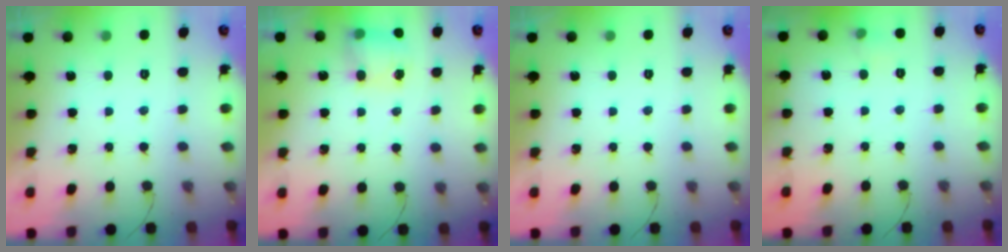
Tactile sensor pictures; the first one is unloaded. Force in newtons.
{"total": 6.2, "press": 6.2, "slide": 0.4}
{"total": 0.0}
{"total": 3.5, "press": 3.3, "slide": 1.1}